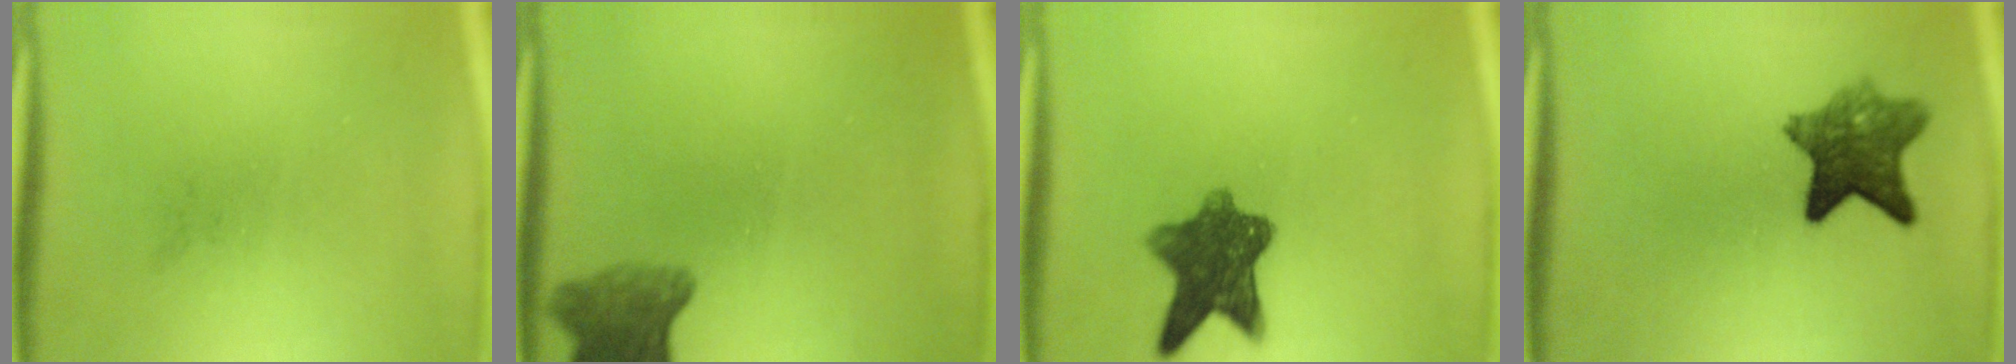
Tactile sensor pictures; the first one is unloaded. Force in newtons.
{"total": 5.9}
{"total": 8.7}
{"total": 7.5}